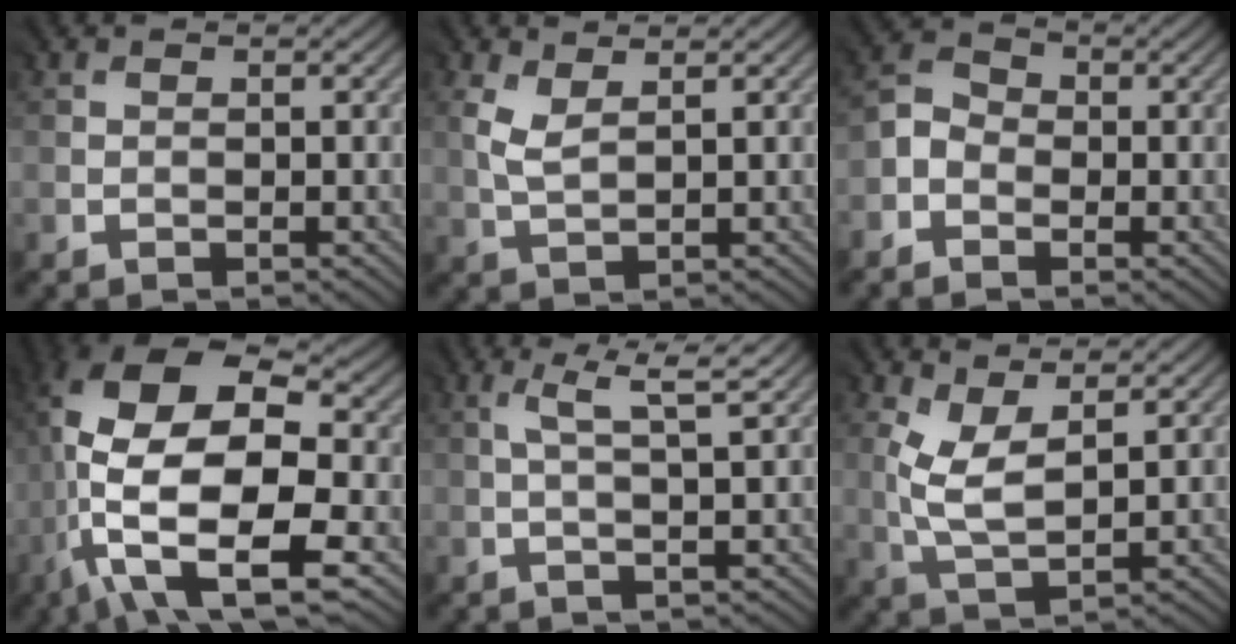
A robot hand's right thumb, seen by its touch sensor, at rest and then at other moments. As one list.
[{"total": 2.0, "force": [1.4, 0.5, 1.3], "torque": [-0.045, -0.001, 0.034]}, {"total": 2.9, "force": [-1.7, 2.2, 0.6], "torque": [-0.016, 0.001, -0.043]}, {"total": 16.4, "force": [-2.9, 8.2, 13.9], "torque": [-0.272, -0.003, -0.044]}, {"total": 3.7, "force": [1.5, -0.1, 3.4], "torque": [-0.064, 0.010, 0.033]}, {"total": 5.1, "force": [1.7, 2.1, 4.4], "torque": [-0.113, -0.002, 0.037]}]